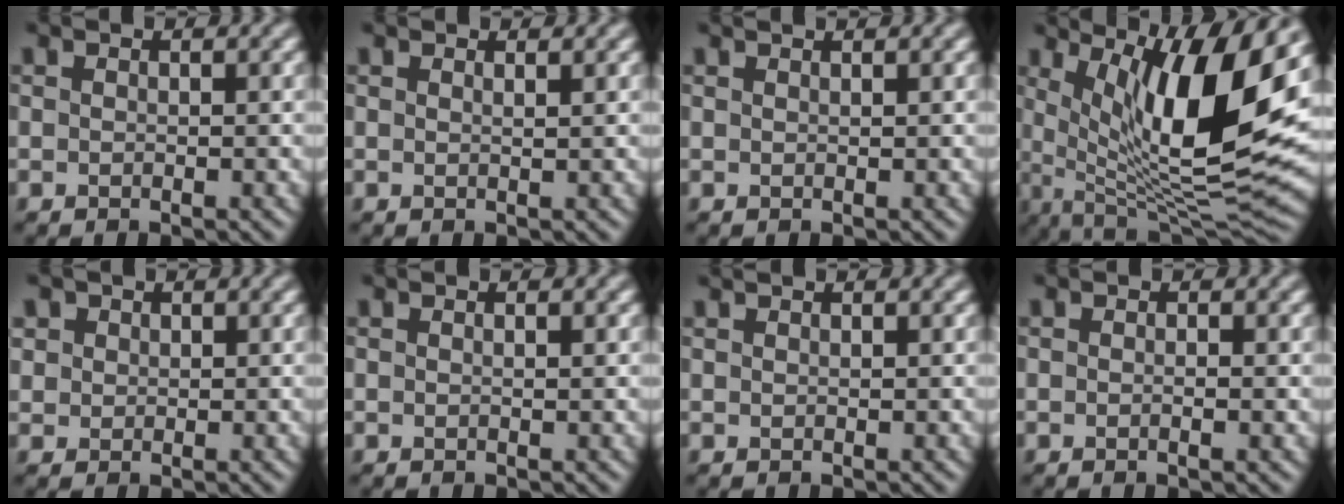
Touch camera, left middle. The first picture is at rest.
{"total": 0.8, "force": [0.6, 0.3, 0.3], "torque": [0.004, 0.002, 0.005]}
{"total": 1.5, "force": [1.2, 0.6, 0.7], "torque": [0.003, 0.002, -0.002]}
{"total": 12.9, "force": [3.6, 3.9, 11.8], "torque": [-0.183, -0.008, 0.066]}
{"total": 1.6, "force": [1.0, 1.2, -0.1], "torque": [-0.001, 0.001, 0.017]}
{"total": 0.6, "force": [0.2, 0.2, 0.5], "torque": [-0.002, 0.004, 0.001]}
{"total": 0.8, "force": [0.7, 0.2, 0.3], "torque": [-0.001, -0.001, 0.005]}
{"total": 0.7, "force": [-0.1, 0.1, 0.7], "torque": [-0.011, -0.001, -0.002]}